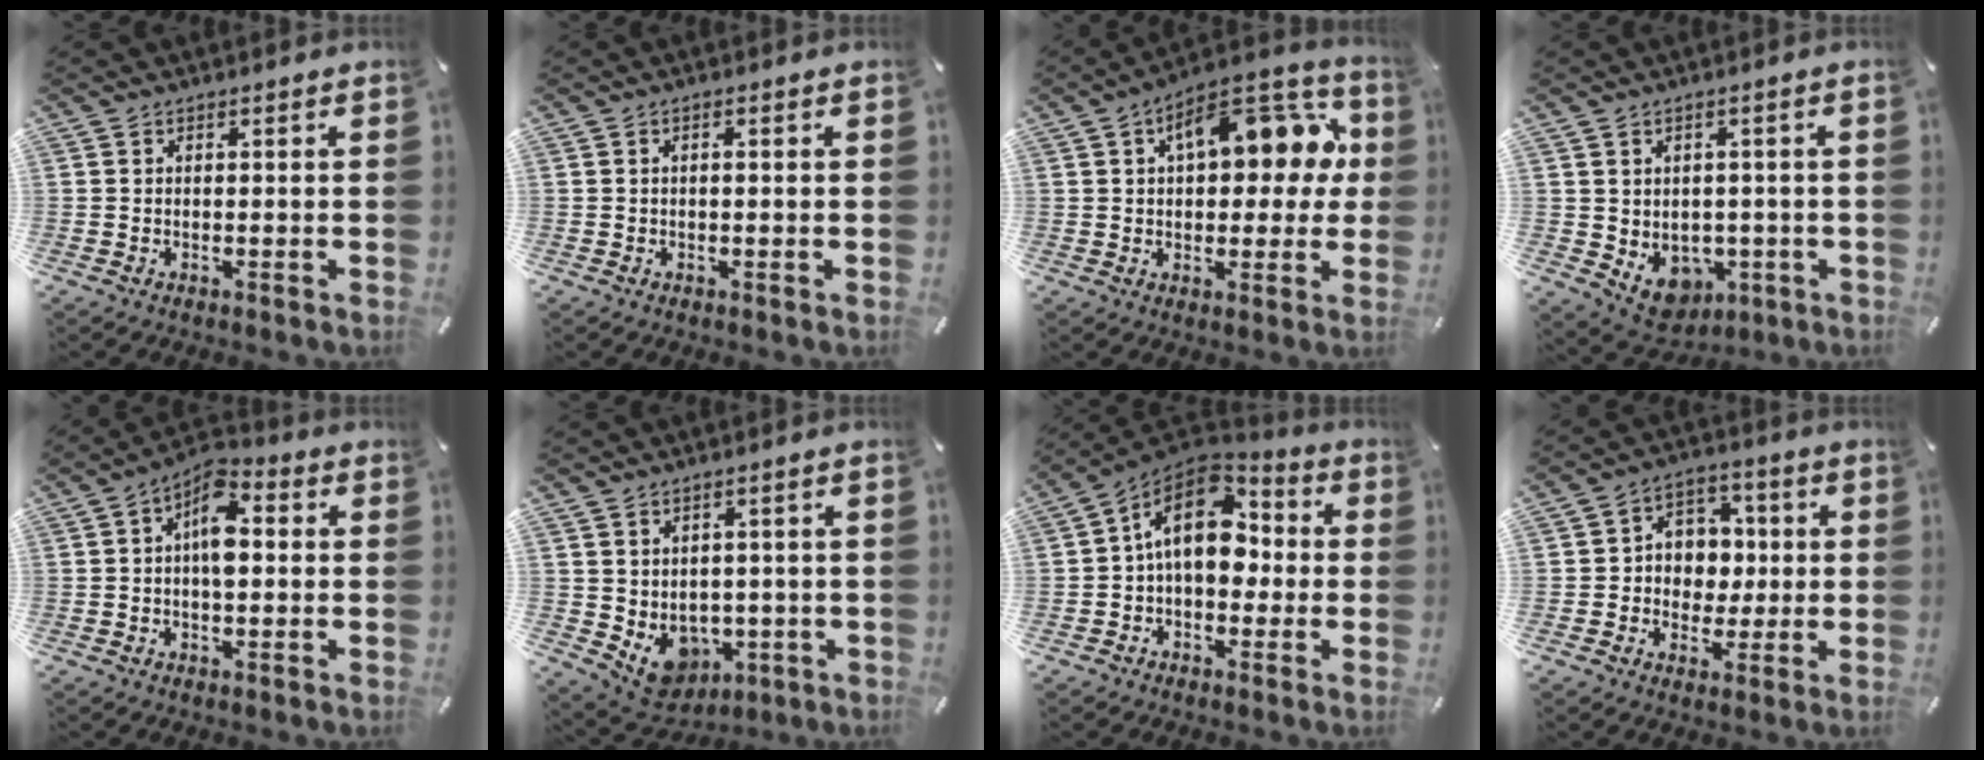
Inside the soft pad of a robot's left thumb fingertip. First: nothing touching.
{"total": 0.7, "force": [-0.1, 0.2, 0.6], "torque": [-0.011, 0.001, -0.002]}
{"total": 16.6, "force": [5.4, 8.8, 13.0], "torque": [-0.177, -0.013, 0.088]}
{"total": 6.2, "force": [-0.8, 5.5, 2.7], "torque": [-0.040, -0.008, -0.012]}
{"total": 8.4, "force": [0.6, 4.6, 7.0], "torque": [-0.094, 0.001, 0.008]}
{"total": 7.0, "force": [-0.3, 6.5, 2.7], "torque": [-0.052, -0.021, 0.001]}
{"total": 14.8, "force": [2.2, 10.0, 10.7], "torque": [-0.192, -0.007, 0.035]}
{"total": 8.0, "force": [-0.7, 7.6, 2.4], "torque": [-0.039, 0.011, -0.012]}